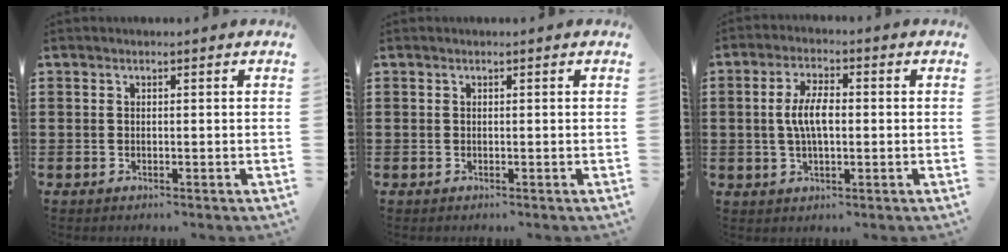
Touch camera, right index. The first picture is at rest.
{"total": 0.0}
{"total": 5.7, "force": [-0.3, 2.3, 5.2], "torque": [-0.112, 0.001, -0.011]}